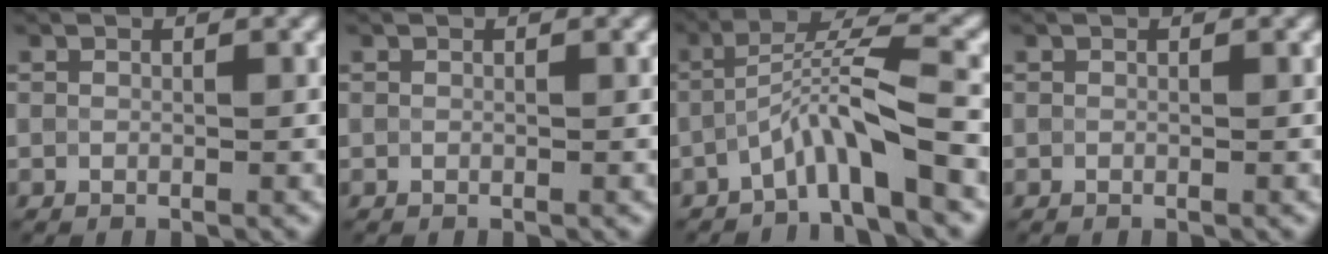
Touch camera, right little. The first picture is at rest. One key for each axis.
{"total": 0.0}
{"total": 5.3, "fx": -2.7, "fy": 0.5, "fz": 4.5, "tx": -0.081, "ty": 0.018, "tz": -0.058}
{"total": 0.0}